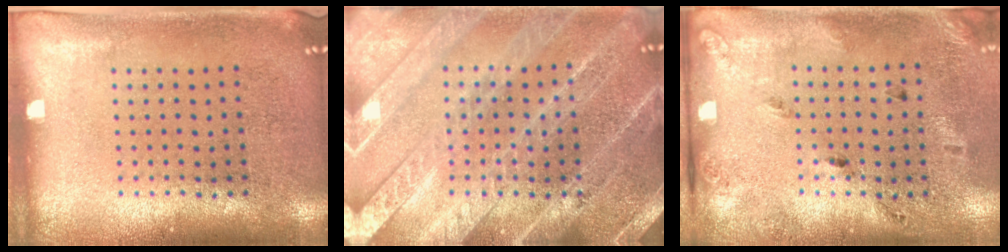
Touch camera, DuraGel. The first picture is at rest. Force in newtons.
{"total": 3.6, "press": 3.6, "slide": 0.4}
{"total": 1.8, "press": 1.1, "slide": 1.5}